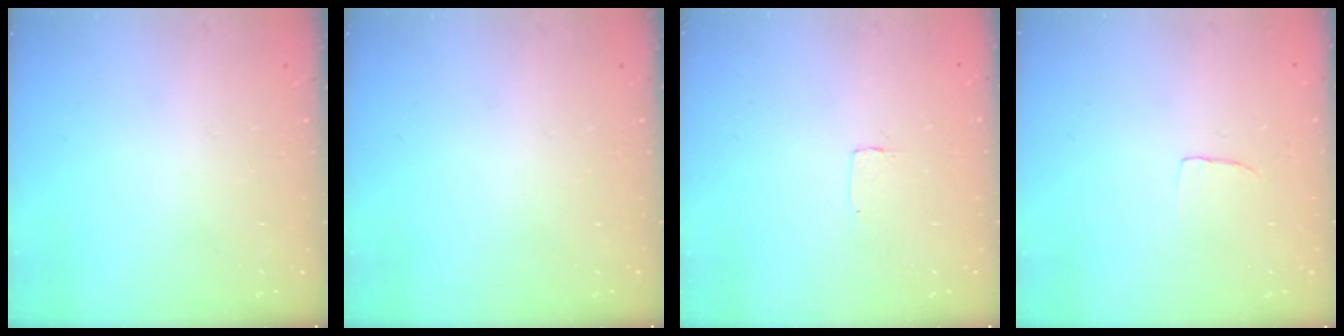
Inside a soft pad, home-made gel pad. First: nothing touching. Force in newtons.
{"total": 0.0}
{"total": 2.6, "press": 2.6, "slide": 0.2}
{"total": 2.7, "press": 2.7, "slide": 0.2}